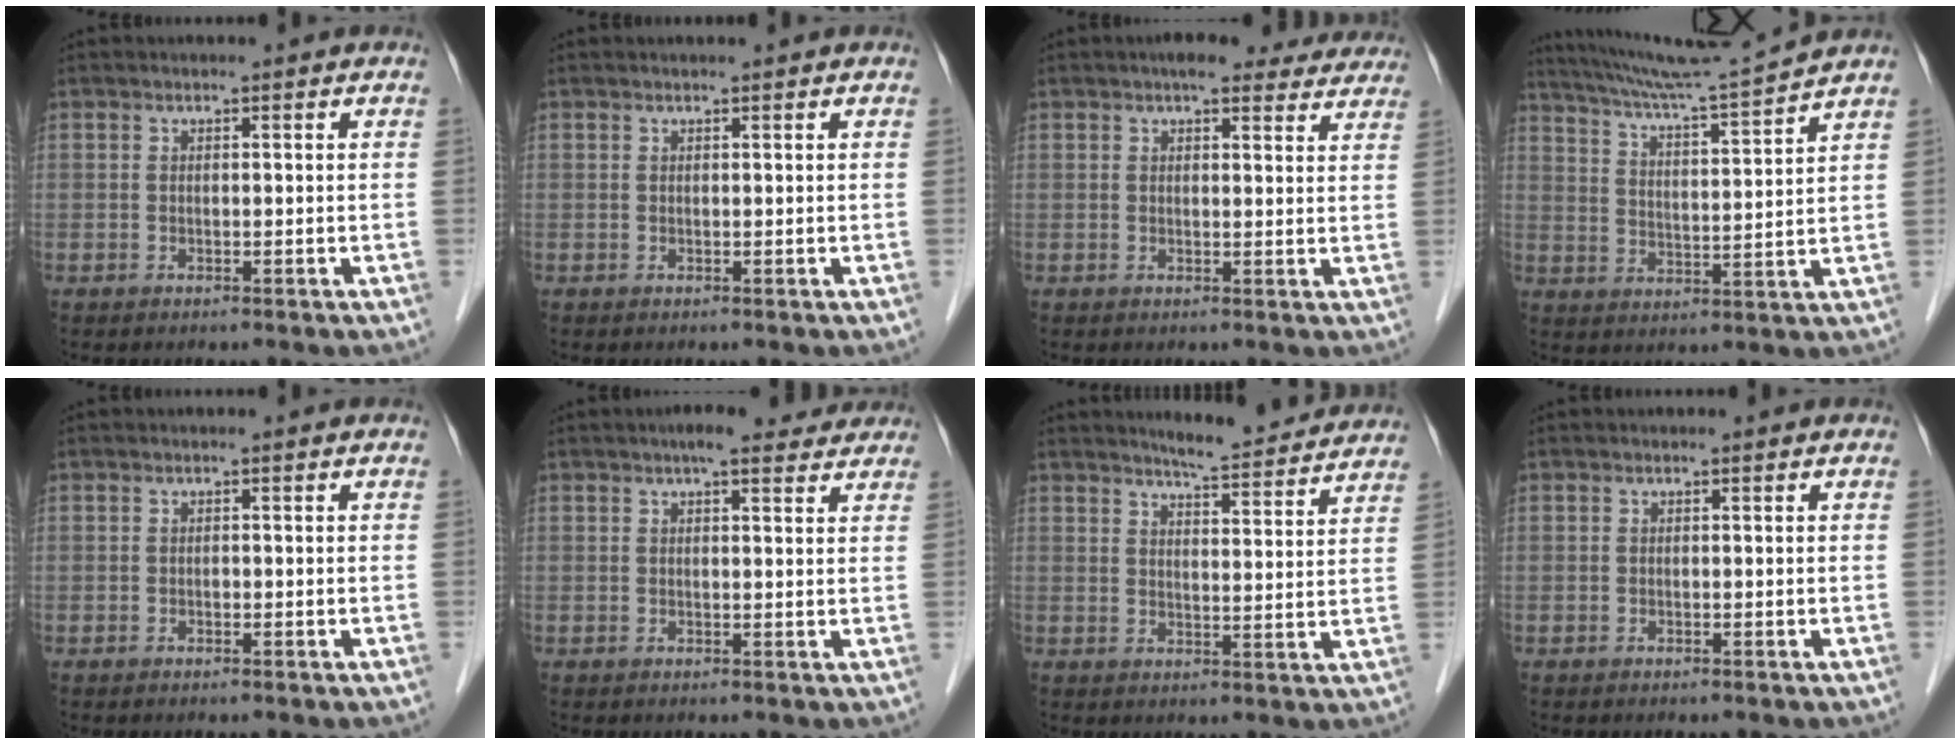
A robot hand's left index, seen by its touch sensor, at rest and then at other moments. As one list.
[{"total": 0.6, "force": [0.6, -0.1, 0.3], "torque": [-0.005, 0.004, 0.013]}, {"total": 10.7, "force": [9.5, 3.0, 4.1], "torque": [-0.030, 0.016, 0.098]}, {"total": 12.0, "force": [11.1, -3.0, 3.4], "torque": [-0.074, -0.021, 0.187]}, {"total": 0.0}, {"total": 6.7, "force": [5.5, 1.7, 3.4], "torque": [-0.043, 0.025, 0.067]}, {"total": 10.4, "force": [9.9, 0.7, 3.2], "torque": [-0.048, -0.002, 0.121]}, {"total": 0.0}]